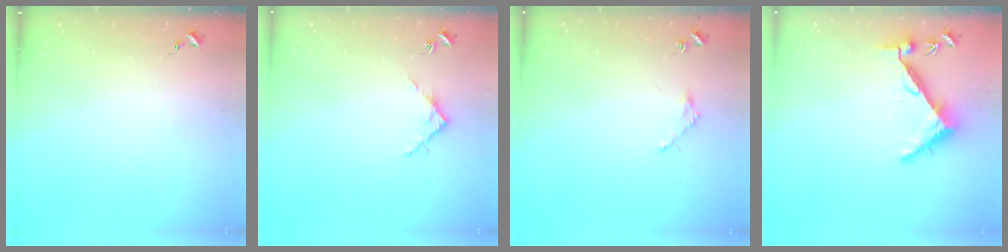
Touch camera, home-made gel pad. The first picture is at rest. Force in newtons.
{"total": 3.6, "press": 3.6, "slide": 0.3}
{"total": 1.6, "press": 1.6, "slide": 0.2}
{"total": 6.2, "press": 6.2, "slide": 0.7}